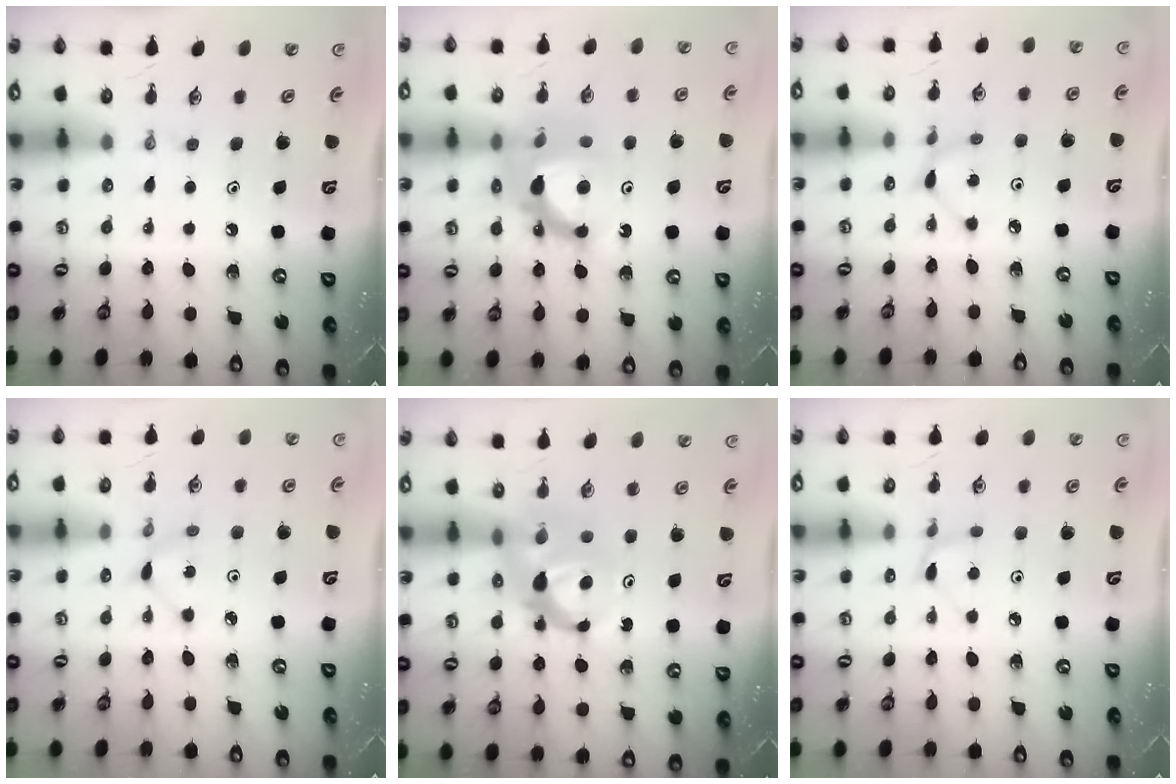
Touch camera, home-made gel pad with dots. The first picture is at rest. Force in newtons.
{"total": 12.7, "press": 12.5, "slide": 2.1}
{"total": 2.2, "press": 2.2, "slide": 0.3}
{"total": 1.0, "press": 1.0, "slide": 0.1}
{"total": 6.7, "press": 6.7, "slide": 0.4}
{"total": 2.8, "press": 2.8, "slide": 0.4}